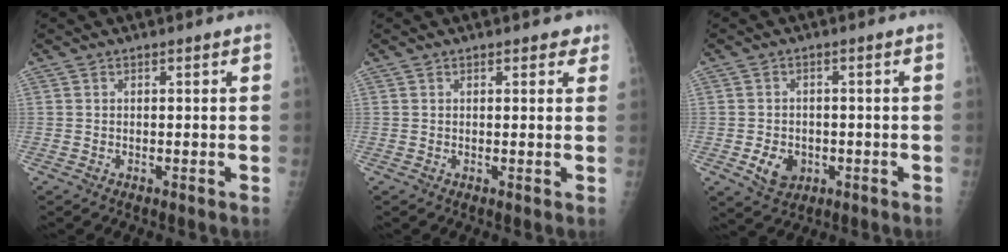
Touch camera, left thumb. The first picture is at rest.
{"total": 2.5, "force": [1.8, 1.2, 1.4], "torque": [0.001, -0.004, 0.016]}
{"total": 5.2, "force": [-1.6, 4.1, 2.9], "torque": [-0.036, 0.005, -0.017]}